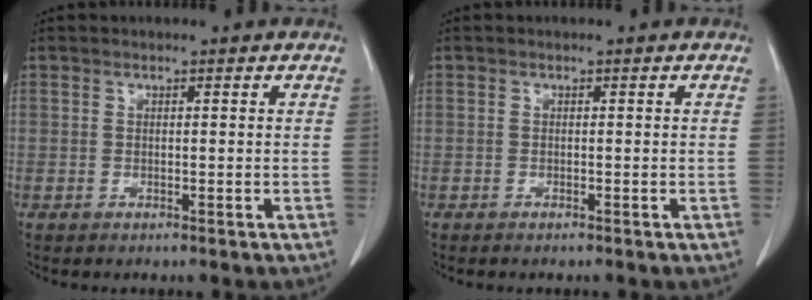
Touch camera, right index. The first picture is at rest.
{"total": 0.9, "force": [-0.7, 0.0, 0.5], "torque": [-0.013, -0.001, -0.008]}